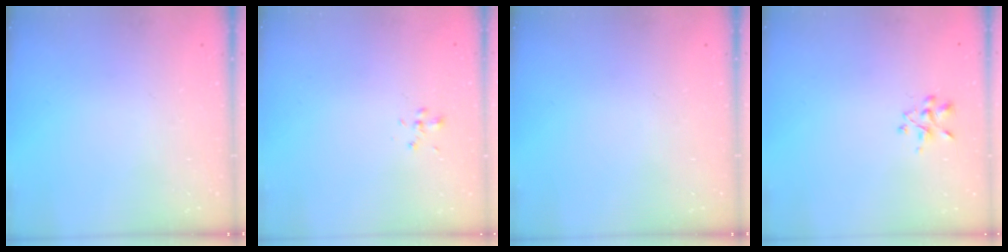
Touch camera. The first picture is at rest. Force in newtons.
{"total": 1.8, "press": 1.6, "slide": 0.8}
{"total": 0.0}
{"total": 2.4, "press": 2.2, "slide": 0.9}